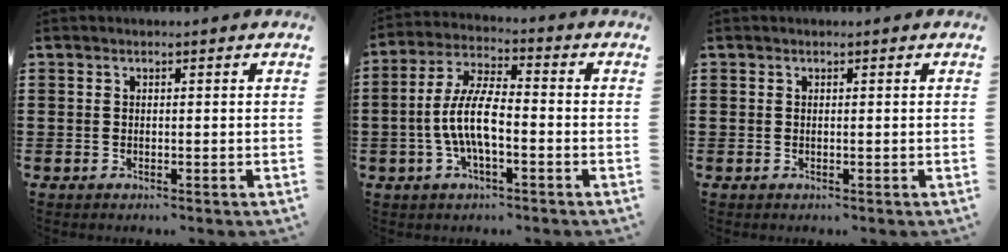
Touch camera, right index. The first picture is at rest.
{"total": 8.4, "force": [-1.9, 2.7, 7.7], "torque": [-0.180, -0.010, -0.044]}
{"total": 0.0}